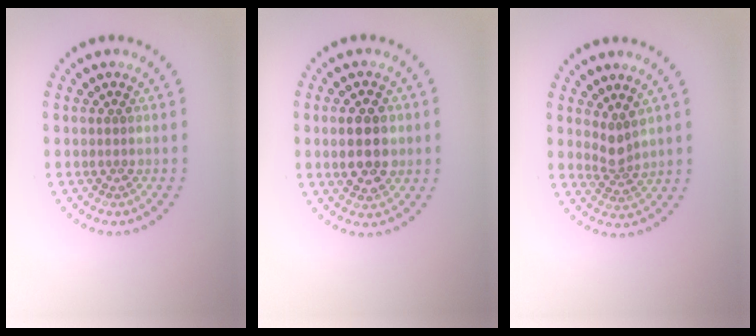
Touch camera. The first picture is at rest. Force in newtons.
{"total": 4.3, "press": 4.3, "slide": 0.1}
{"total": 2.0, "press": 1.4, "slide": 1.4}